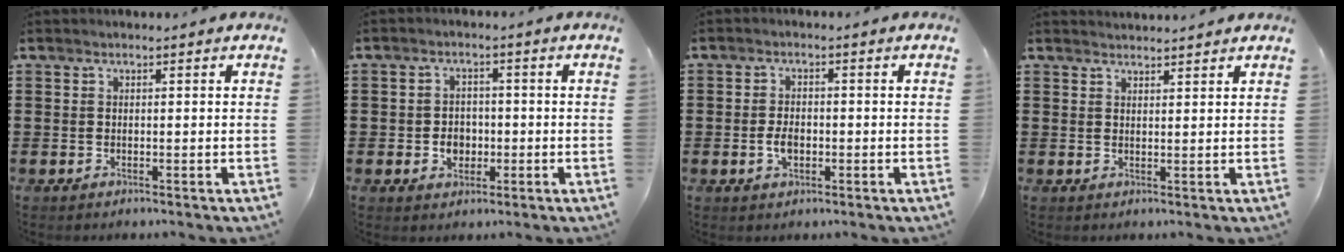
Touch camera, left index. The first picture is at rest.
{"total": 3.2, "force": [-0.7, 2.7, 1.6], "torque": [-0.030, 0.000, -0.017]}
{"total": 2.9, "force": [-0.5, 1.7, 2.3], "torque": [-0.052, 0.000, -0.012]}
{"total": 1.7, "force": [1.7, -0.1, -0.1], "torque": [-0.002, -0.001, 0.034]}